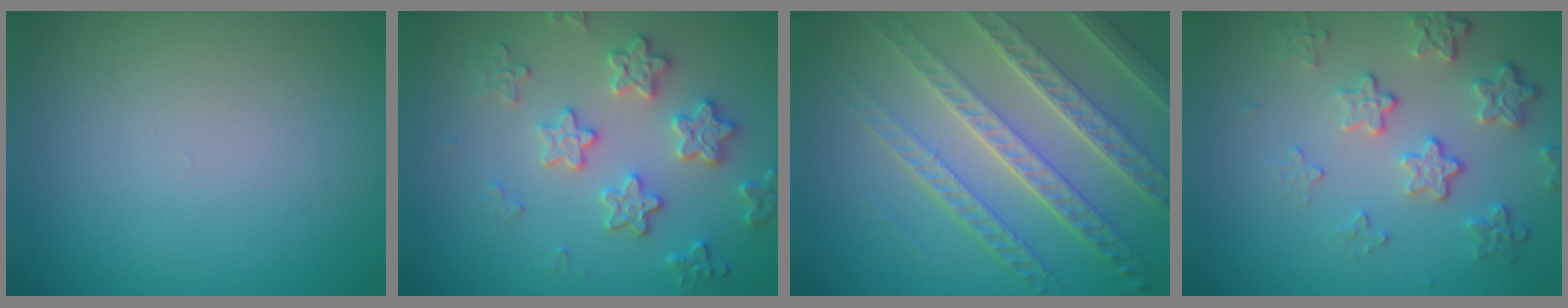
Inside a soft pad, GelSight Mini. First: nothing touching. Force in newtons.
{"total": 3.6, "press": 3.6, "slide": 0.4}
{"total": 7.7, "press": 5.4, "slide": 5.5}
{"total": 4.2, "press": 3.1, "slide": 2.8}